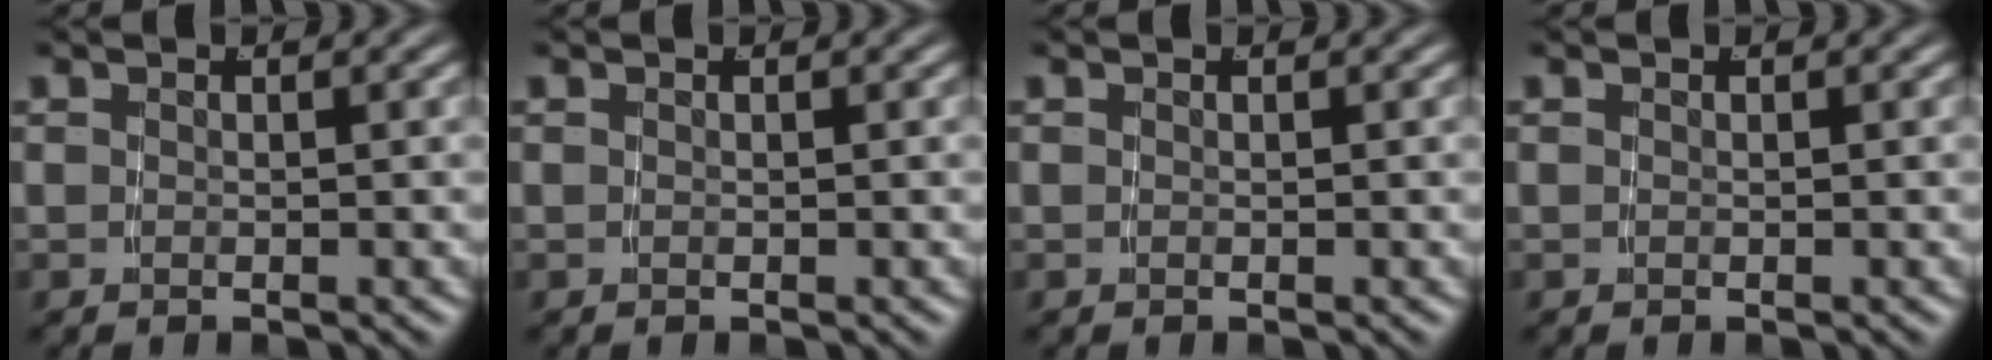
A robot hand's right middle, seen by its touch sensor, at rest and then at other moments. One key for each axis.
{"total": 0.0}
{"total": 0.0}
{"total": 0.0}